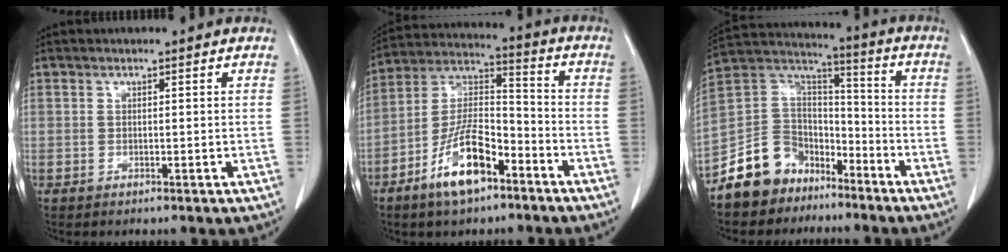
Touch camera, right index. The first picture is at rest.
{"total": 12.5, "force": [-7.0, 4.7, 9.2], "torque": [-0.187, 0.011, -0.125]}
{"total": 11.8, "force": [-8.1, 8.2, 2.5], "torque": [-0.059, 0.064, -0.149]}